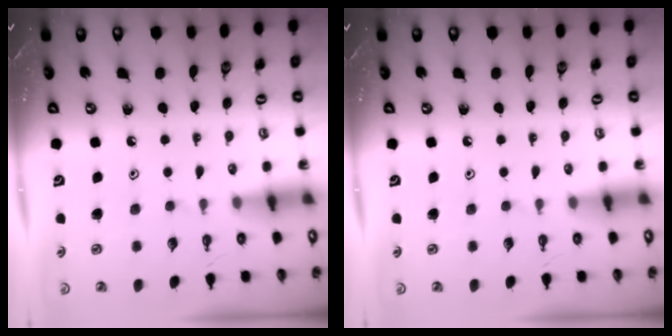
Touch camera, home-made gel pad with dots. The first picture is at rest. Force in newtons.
{"total": 0.0}